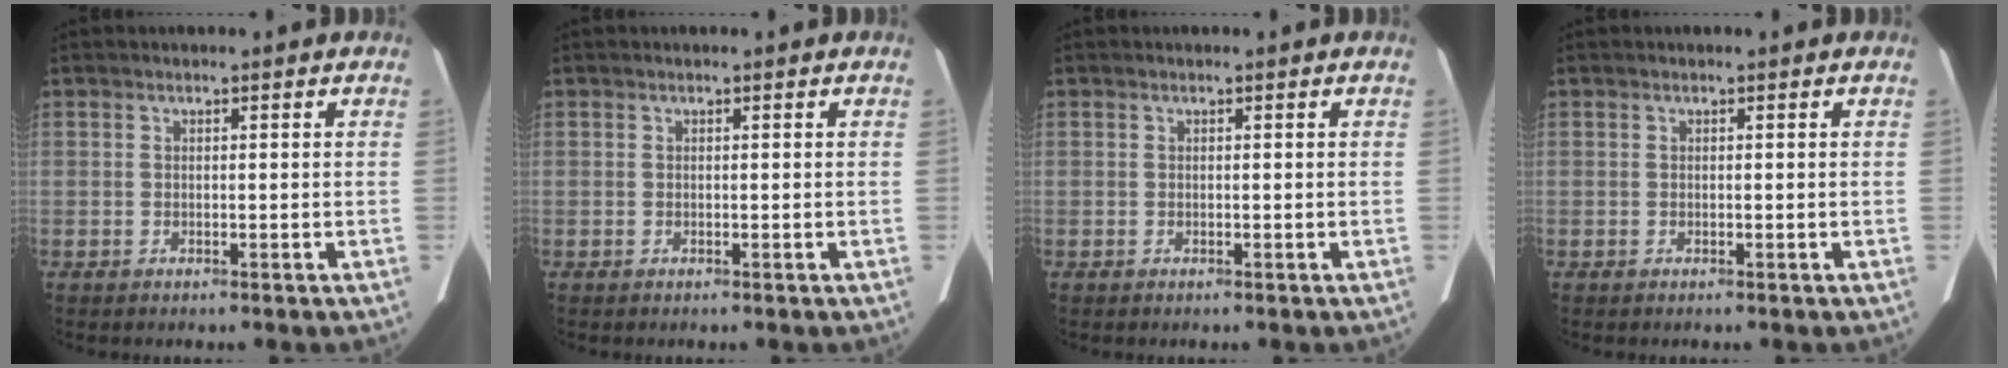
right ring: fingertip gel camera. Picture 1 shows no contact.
{"total": 0.0}
{"total": 0.0}
{"total": 0.0}